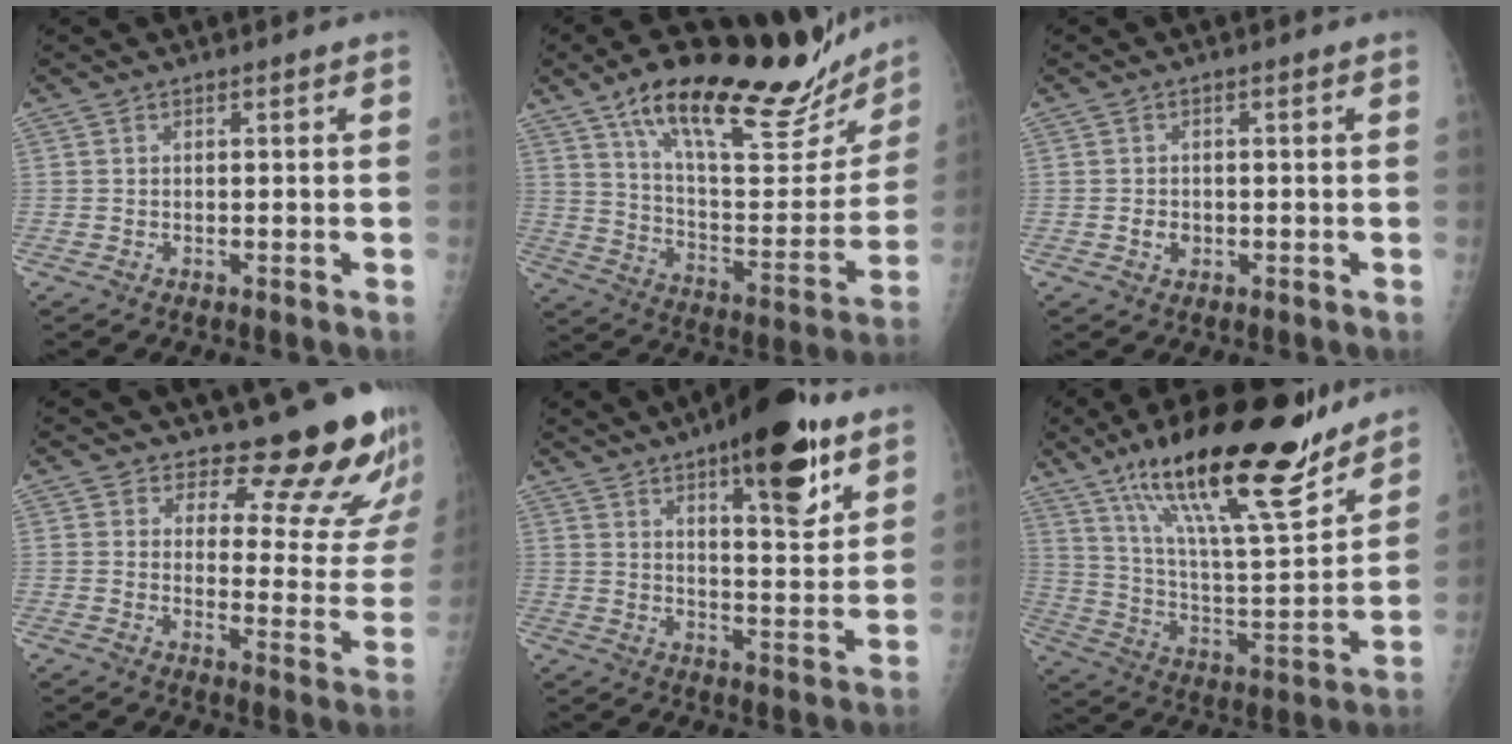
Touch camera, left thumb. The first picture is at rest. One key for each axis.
{"total": 29.5, "fx": 20.8, "fy": 9.9, "fz": 18.5, "tx": -0.244, "ty": -0.067, "tz": 0.318}
{"total": 2.0, "fx": -0.5, "fy": 1.6, "fz": 1.0, "tx": -0.011, "ty": 0.004, "tz": -0.004}
{"total": 15.3, "fx": 13.8, "fy": 4.5, "fz": 4.6, "tx": -0.012, "ty": -0.134, "tz": 0.156}
{"total": 17.7, "fx": 10.1, "fy": 5.6, "fz": 13.4, "tx": -0.160, "ty": -0.052, "tz": 0.147}
{"total": 26.3, "fx": 18.3, "fy": 6.2, "fz": 17.8, "tx": -0.266, "ty": -0.074, "tz": 0.311}